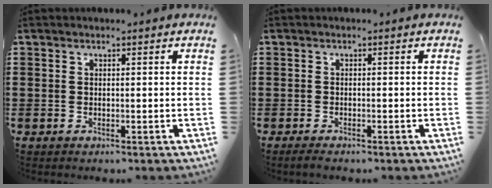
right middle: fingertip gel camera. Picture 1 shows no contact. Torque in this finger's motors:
{"motor_torque": [1.69, 0.45, 0.07, 0.03]}